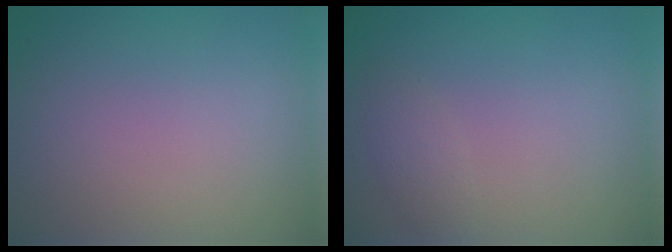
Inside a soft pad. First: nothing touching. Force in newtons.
{"total": 1.2, "press": 1.2, "slide": 0.1}